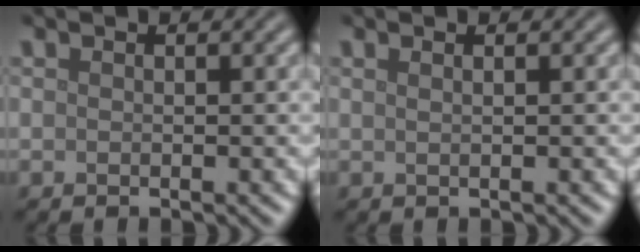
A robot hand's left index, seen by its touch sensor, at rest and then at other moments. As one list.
[{"total": 1.7, "force": [0.9, 0.8, 1.2], "torque": [-0.003, -0.002, -0.005]}]